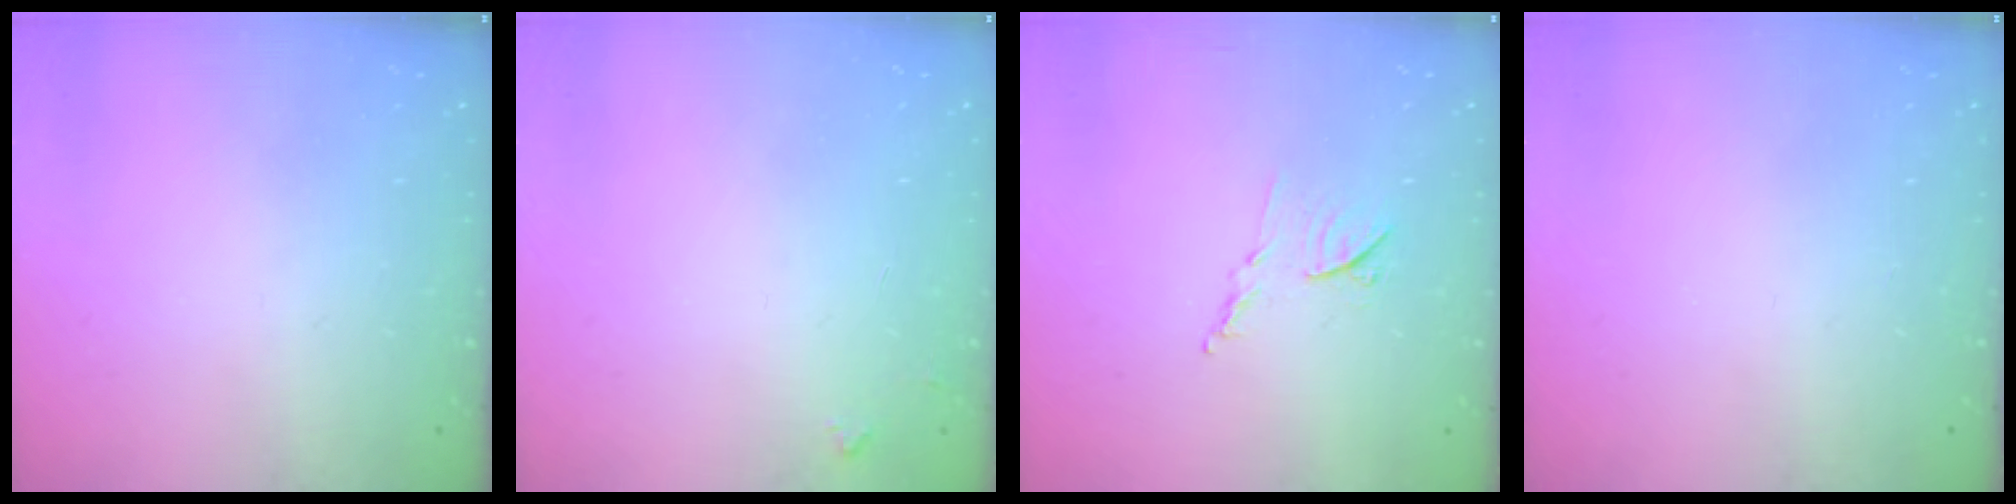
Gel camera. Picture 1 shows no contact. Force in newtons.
{"total": 3.8, "press": 3.7, "slide": 0.4}
{"total": 7.7, "press": 7.7, "slide": 0.5}
{"total": 0.0}